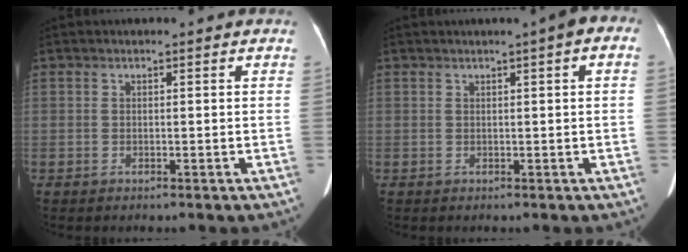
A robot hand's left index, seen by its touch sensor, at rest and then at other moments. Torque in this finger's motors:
{"motor_torque": [0.12, -1.20, 0.03, -0.01]}